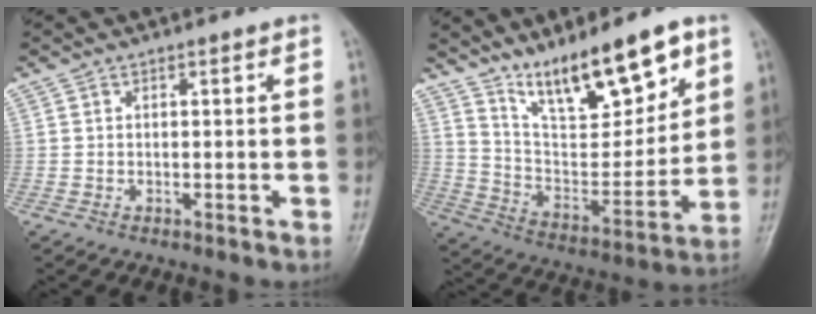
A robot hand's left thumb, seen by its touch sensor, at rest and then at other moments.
{"total": 17.6, "force": [11.9, 5.5, 11.7], "torque": [-0.149, -0.068, 0.217]}